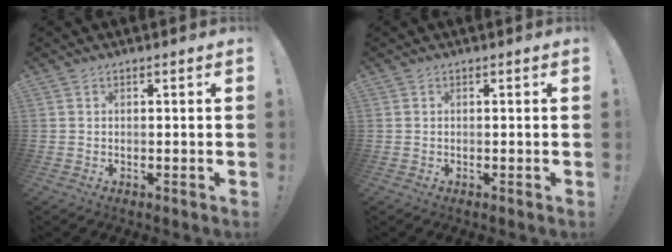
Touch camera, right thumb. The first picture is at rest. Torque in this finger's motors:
{"motor_torque": [-0.19, -0.01, 0.26, -0.17, -0.13]}